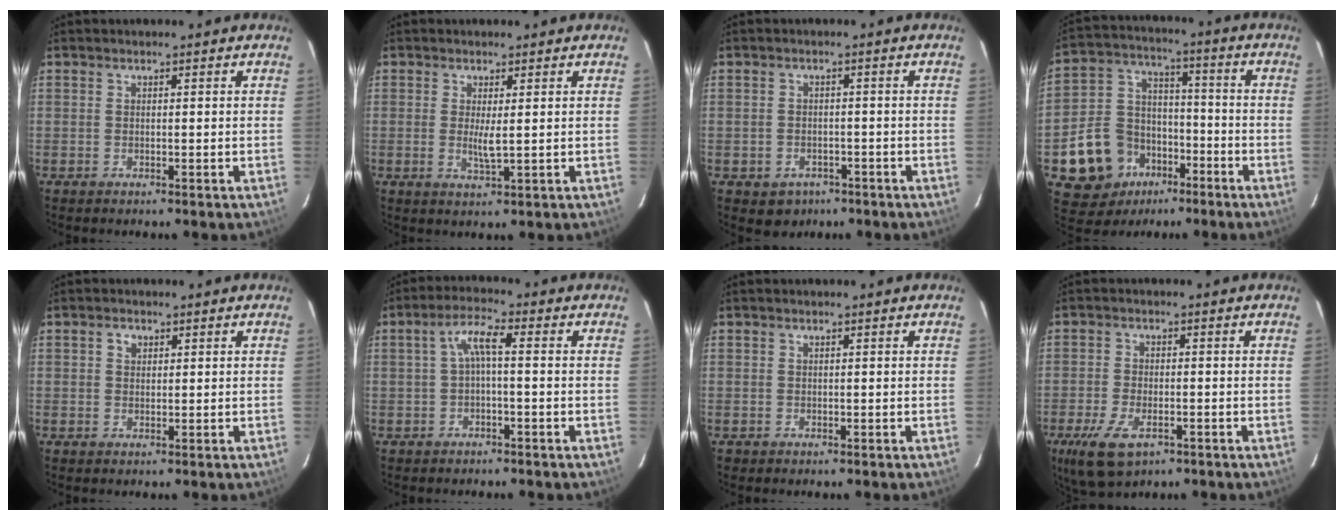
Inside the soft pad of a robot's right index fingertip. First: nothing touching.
{"total": 2.9, "force": [0.3, 0.3, 2.9], "torque": [-0.055, -0.009, 0.004]}
{"total": 4.7, "force": [-2.5, 3.8, 1.1], "torque": [-0.035, 0.004, -0.023]}
{"total": 14.7, "force": [-7.7, 11.5, 4.8], "torque": [-0.127, 0.045, -0.112]}
{"total": 1.6, "force": [0.6, 1.3, 0.7], "torque": [-0.011, 0.008, 0.010]}
{"total": 4.0, "force": [-0.1, 1.0, 3.9], "torque": [-0.076, 0.013, 0.001]}
{"total": 0.6, "force": [-0.2, 0.6, -0.1], "torque": [0.000, 0.001, -0.001]}
{"total": 9.0, "force": [-4.7, 4.4, 6.2], "torque": [-0.147, -0.022, -0.083]}